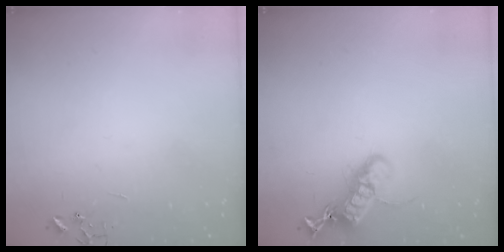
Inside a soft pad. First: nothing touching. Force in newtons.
{"total": 16.7, "press": 16.6, "slide": 1.2}